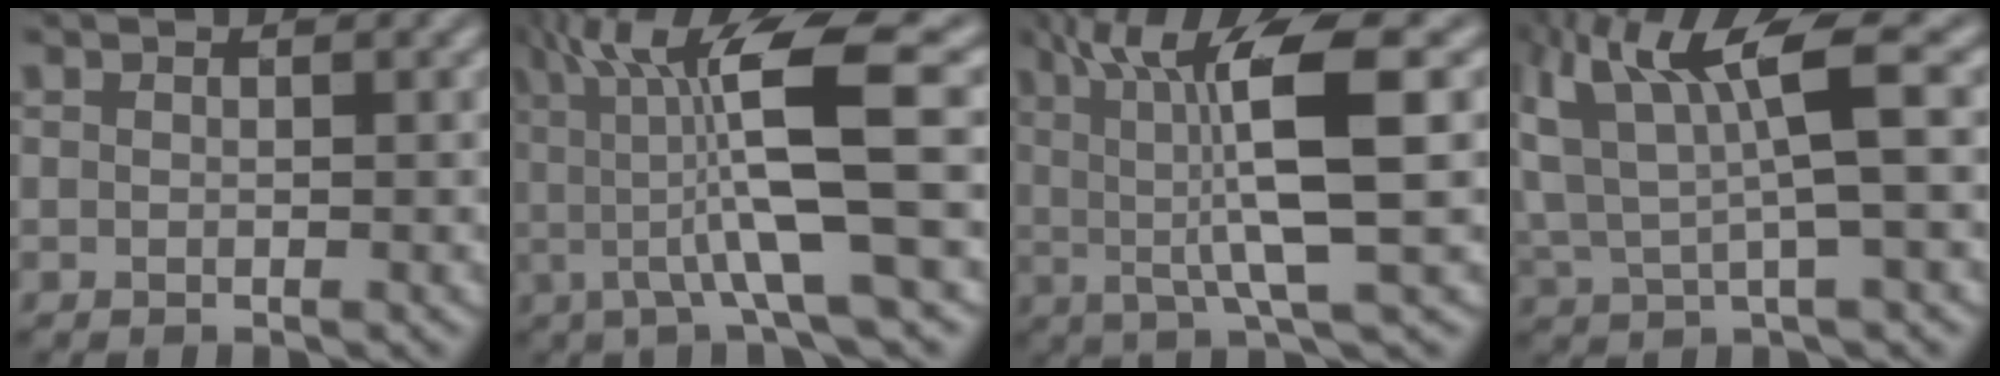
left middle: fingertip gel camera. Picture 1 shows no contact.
{"total": 10.8, "force": [1.1, 2.1, 10.6], "torque": [-0.167, 0.008, 0.022]}
{"total": 9.5, "force": [1.3, 1.9, 9.2], "torque": [-0.161, -0.001, 0.031]}
{"total": 8.6, "force": [2.9, 2.0, 7.8], "torque": [-0.163, 0.012, 0.062]}